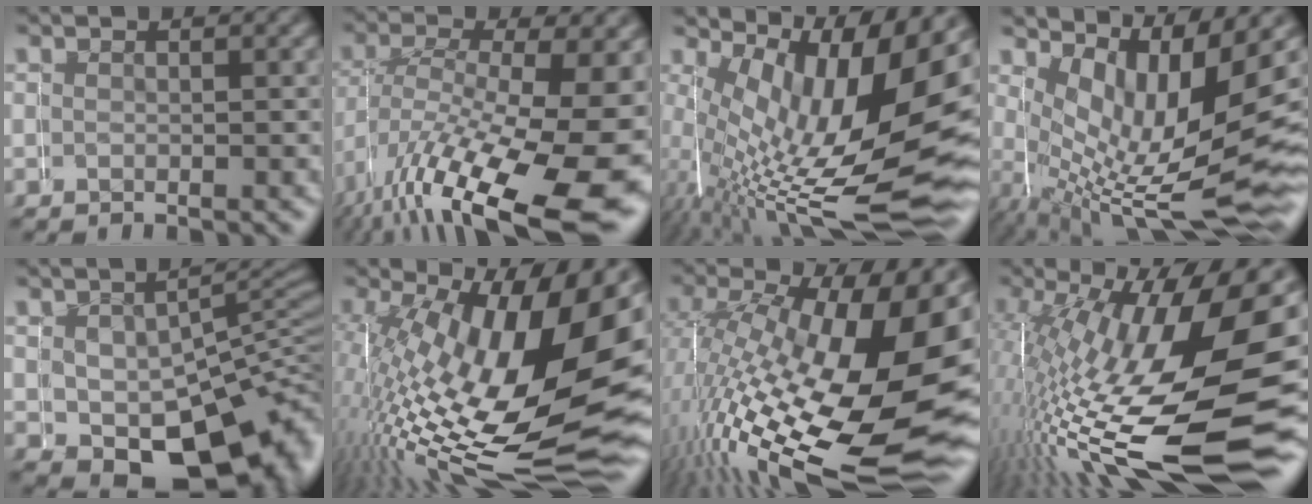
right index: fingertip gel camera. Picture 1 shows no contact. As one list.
[{"total": 12.8, "force": [-4.8, 5.5, 10.5], "torque": [-0.203, -0.067, -0.027]}, {"total": 13.9, "force": [0.5, 4.8, 13.0], "torque": [-0.210, -0.031, 0.035]}, {"total": 9.4, "force": [0.0, 3.5, 8.8], "torque": [-0.164, -0.051, 0.028]}, {"total": 11.4, "force": [-3.4, 6.8, 8.5], "torque": [-0.107, -0.052, -0.018]}, {"total": 15.8, "force": [-1.8, 5.8, 14.6], "torque": [-0.235, -0.042, 0.008]}, {"total": 17.4, "force": [-2.0, 7.0, 15.8], "torque": [-0.268, -0.053, 0.009]}, {"total": 17.2, "force": [-3.3, 6.1, 15.7], "torque": [-0.251, -0.037, -0.016]}]